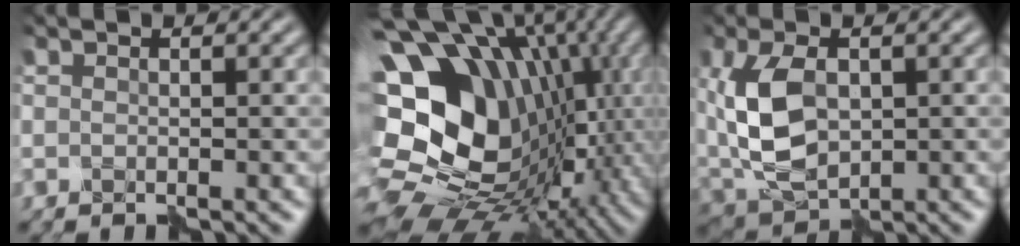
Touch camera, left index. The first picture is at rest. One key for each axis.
{"total": 16.9, "fx": 1.7, "fy": 12.6, "fz": 11.2, "tx": -0.203, "ty": 0.003, "tz": 0.049}
{"total": 7.8, "fx": 0.6, "fy": 4.8, "fz": 6.1, "tx": -0.143, "ty": 0.001, "tz": 0.014}